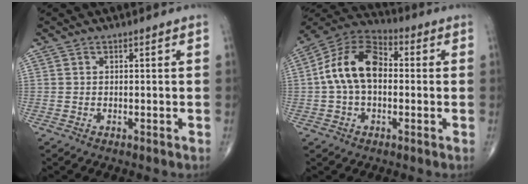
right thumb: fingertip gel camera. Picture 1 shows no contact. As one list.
[{"total": 13.7, "force": [0.4, 8.6, 10.6], "torque": [-0.187, 0.034, -0.007]}]